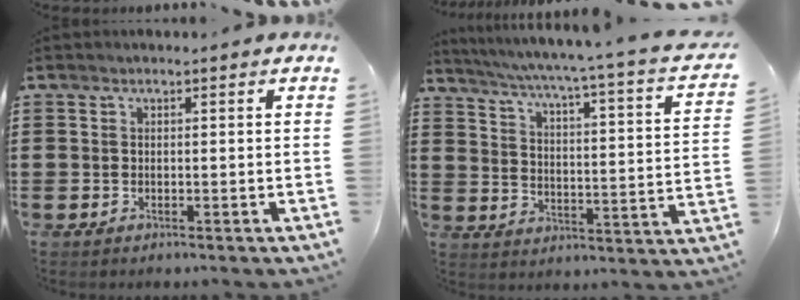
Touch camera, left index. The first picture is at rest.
{"total": 4.2, "force": [3.0, -0.9, 2.8], "torque": [-0.070, -0.040, 0.037]}